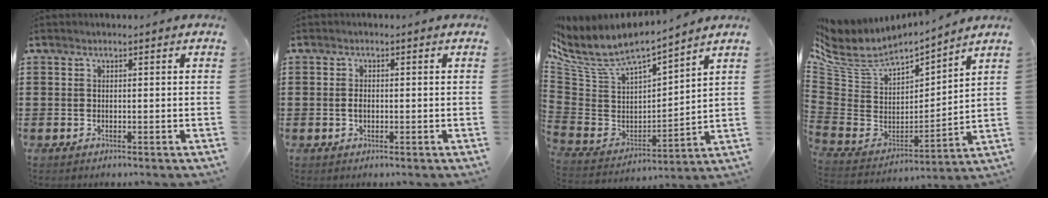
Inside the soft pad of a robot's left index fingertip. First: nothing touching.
{"total": 1.4, "force": [-0.3, 0.8, 1.1], "torque": [-0.030, 0.000, -0.008]}
{"total": 7.2, "force": [5.8, 2.6, 3.4], "torque": [-0.096, -0.044, 0.097]}
{"total": 5.7, "force": [3.9, 2.9, 3.0], "torque": [-0.089, -0.038, 0.061]}